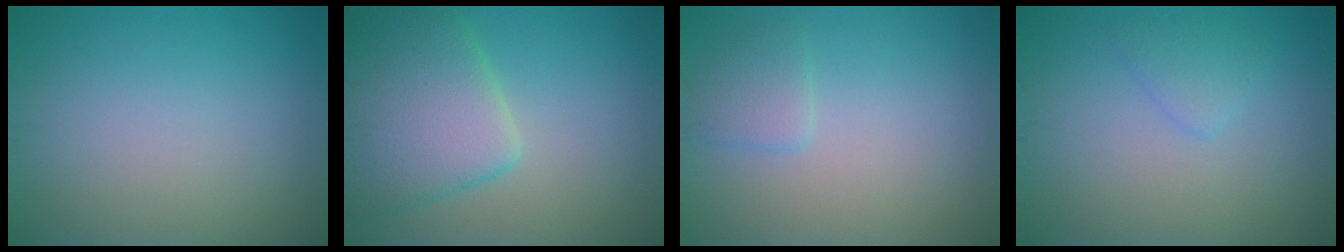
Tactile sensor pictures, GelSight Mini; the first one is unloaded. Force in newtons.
{"total": 7.3, "press": 7.3, "slide": 0.4}
{"total": 1.6, "press": 1.6, "slide": 0.1}
{"total": 1.6, "press": 1.6, "slide": 0.1}